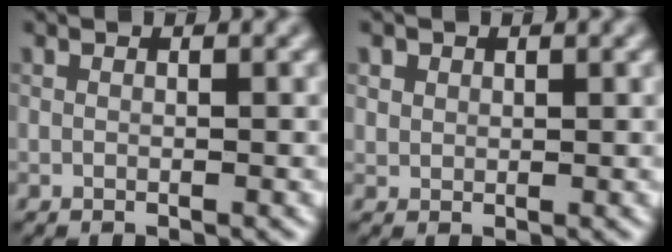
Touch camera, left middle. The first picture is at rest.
{"total": 0.8, "force": [0.5, 0.6, -0.2], "torque": [-0.005, -0.002, 0.026]}